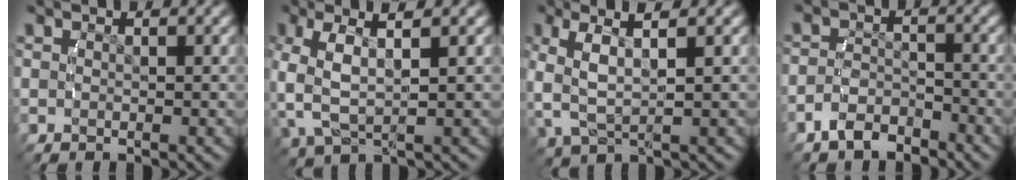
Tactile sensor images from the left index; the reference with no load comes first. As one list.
[{"total": 6.1, "force": [1.1, 3.3, 5.0], "torque": [-0.127, 0.002, 0.023]}, {"total": 5.2, "force": [1.2, 2.6, 4.4], "torque": [-0.113, 0.007, 0.023]}, {"total": 3.5, "force": [-3.0, 1.5, 1.0], "torque": [-0.015, -0.010, -0.049]}]